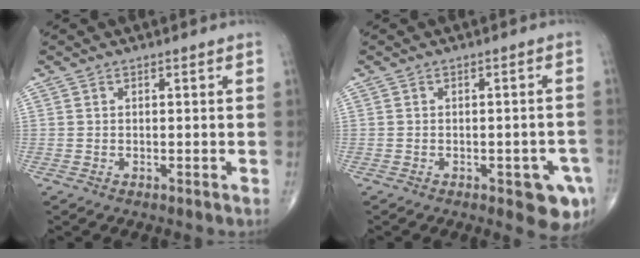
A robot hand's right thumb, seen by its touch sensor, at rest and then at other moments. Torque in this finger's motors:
{"motor_torque": [1.17, 0.97, -0.03, -0.13, 0.15]}